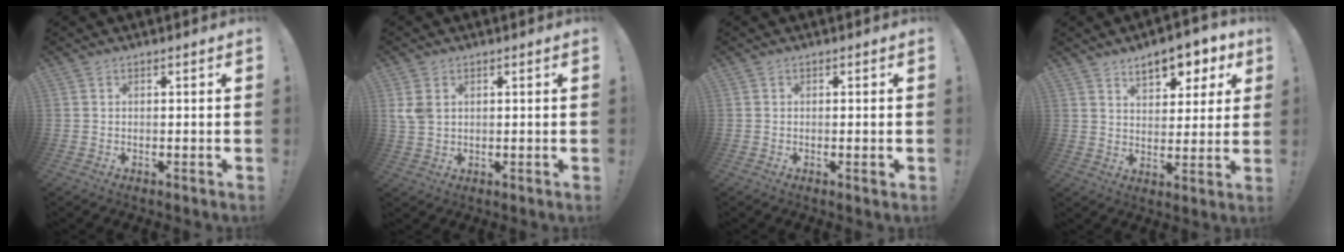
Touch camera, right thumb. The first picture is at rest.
{"total": 4.5, "force": [1.7, 3.2, 2.7], "torque": [-0.048, -0.004, 0.033]}
{"total": 1.2, "force": [-0.3, 0.0, 1.2], "torque": [-0.020, 0.000, -0.006]}
{"total": 10.1, "force": [6.2, 5.2, 6.2], "torque": [-0.074, -0.039, 0.107]}